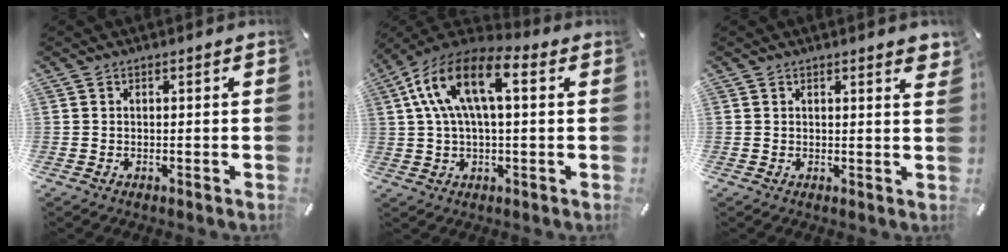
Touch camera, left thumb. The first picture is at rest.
{"total": 14.0, "force": [3.9, 6.6, 11.8], "torque": [-0.253, 0.002, 0.068]}
{"total": 2.0, "force": [1.5, 0.2, 1.3], "torque": [-0.012, -0.006, 0.024]}